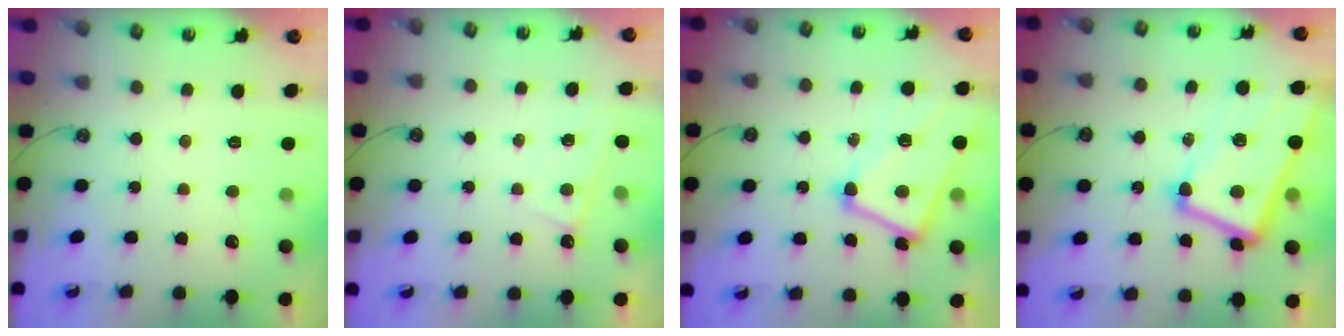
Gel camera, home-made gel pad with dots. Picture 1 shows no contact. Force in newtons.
{"total": 1.8, "press": 1.8, "slide": 0.3}
{"total": 6.6, "press": 6.5, "slide": 1.1}
{"total": 11.5, "press": 11.3, "slide": 2.2}